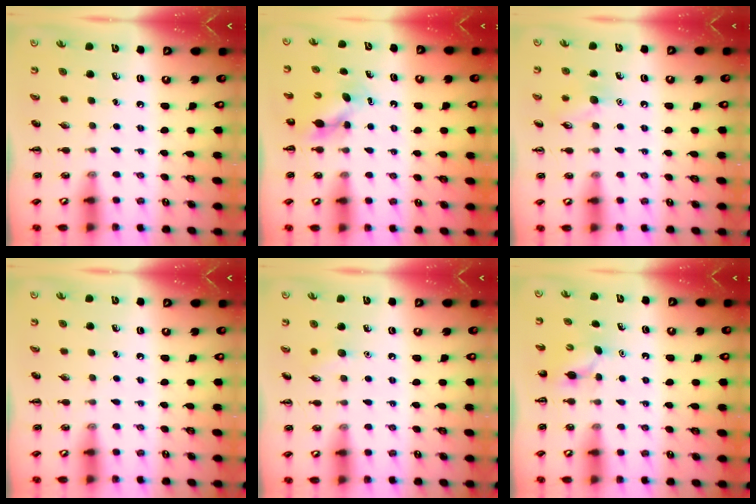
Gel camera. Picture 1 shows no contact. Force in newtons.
{"total": 4.3, "press": 4.3, "slide": 0.6}
{"total": 7.6, "press": 7.5, "slide": 1.5}
{"total": 0.0}
{"total": 4.7, "press": 4.5, "slide": 1.5}
{"total": 3.6, "press": 3.4, "slide": 1.1}